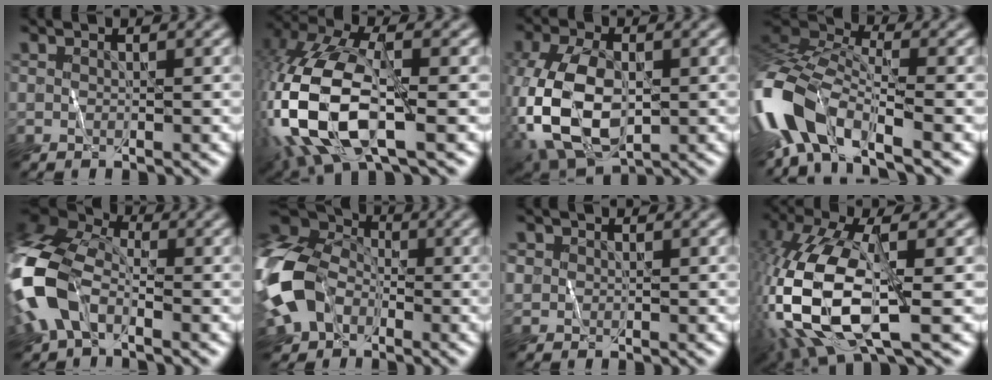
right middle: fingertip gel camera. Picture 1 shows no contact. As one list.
[{"total": 13.5, "force": [-3.2, 5.9, 11.7], "torque": [-0.273, 0.000, -0.070]}, {"total": 11.1, "force": [-2.3, 6.4, 8.8], "torque": [-0.201, -0.006, -0.049]}, {"total": 10.6, "force": [-5.8, 4.6, 7.6], "torque": [-0.149, -0.002, -0.126]}, {"total": 11.5, "force": [-2.8, 7.2, 8.5], "torque": [-0.225, -0.004, -0.070]}, {"total": 12.3, "force": [-3.0, 9.7, 6.9], "torque": [-0.159, -0.021, -0.074]}, {"total": 1.4, "force": [0.2, 1.3, 0.1], "torque": [0.012, 0.003, 0.002]}, {"total": 12.2, "force": [-2.7, 5.4, 10.5], "torque": [-0.252, -0.012, -0.054]}]